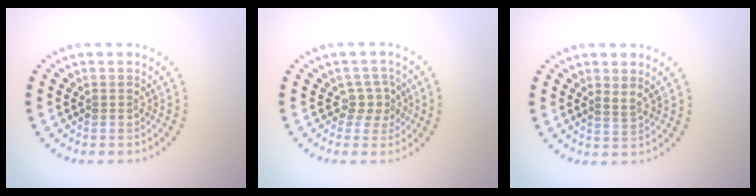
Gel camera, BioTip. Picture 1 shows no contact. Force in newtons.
{"total": 2.3, "press": 1.8, "slide": 1.4}
{"total": 1.0, "press": 0.8, "slide": 0.5}